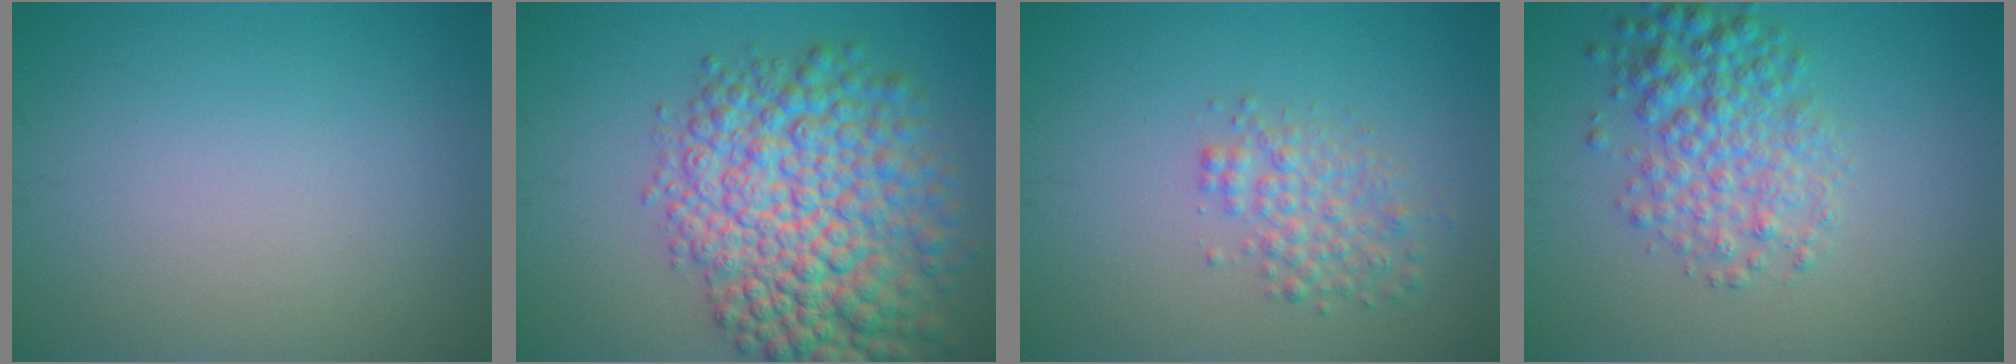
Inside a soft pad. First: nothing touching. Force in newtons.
{"total": 10.9, "press": 10.9, "slide": 0.3}
{"total": 2.6, "press": 2.6, "slide": 0.1}
{"total": 4.5, "press": 4.5, "slide": 0.1}